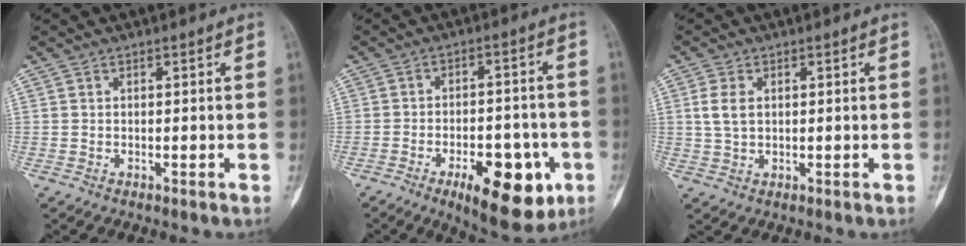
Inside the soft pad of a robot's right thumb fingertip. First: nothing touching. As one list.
[{"total": 15.7, "force": [-6.9, 7.0, 12.3], "torque": [-0.144, 0.024, -0.089]}, {"total": 4.1, "force": [0.8, 2.6, 3.1], "torque": [-0.067, 0.002, 0.017]}]